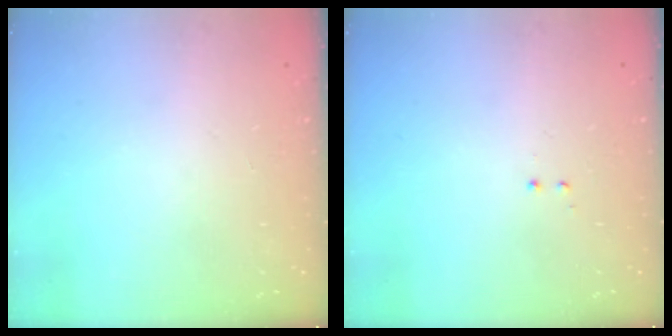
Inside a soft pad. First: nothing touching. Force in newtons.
{"total": 0.5, "press": 0.5, "slide": 0.3}